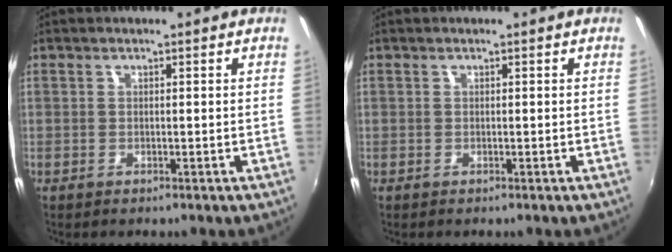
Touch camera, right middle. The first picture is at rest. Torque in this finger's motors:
{"motor_torque": [0.00, 0.00, 0.00, 0.00]}